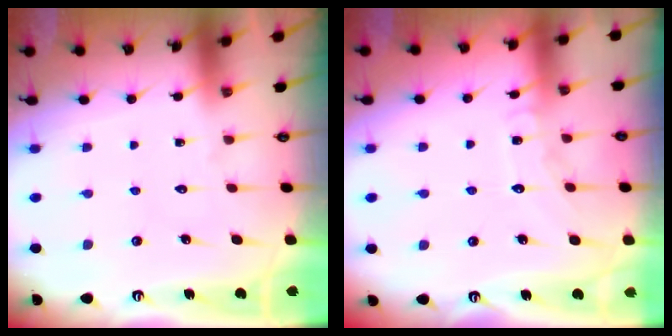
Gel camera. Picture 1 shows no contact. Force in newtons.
{"total": 6.5, "press": 6.5, "slide": 0.6}